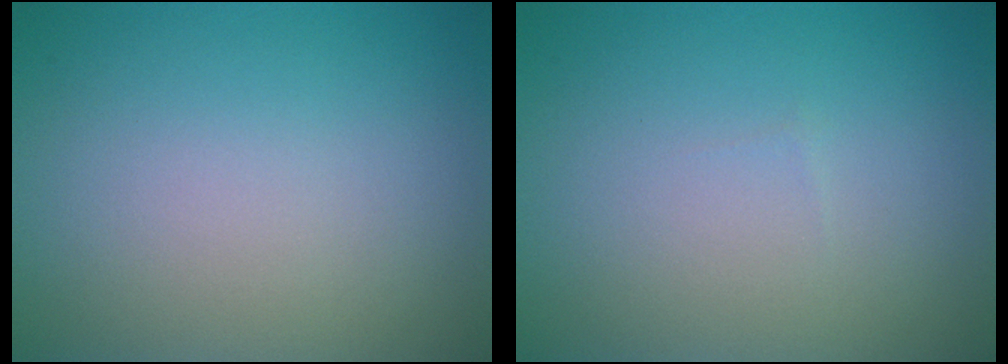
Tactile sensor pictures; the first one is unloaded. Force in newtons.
{"total": 0.0}